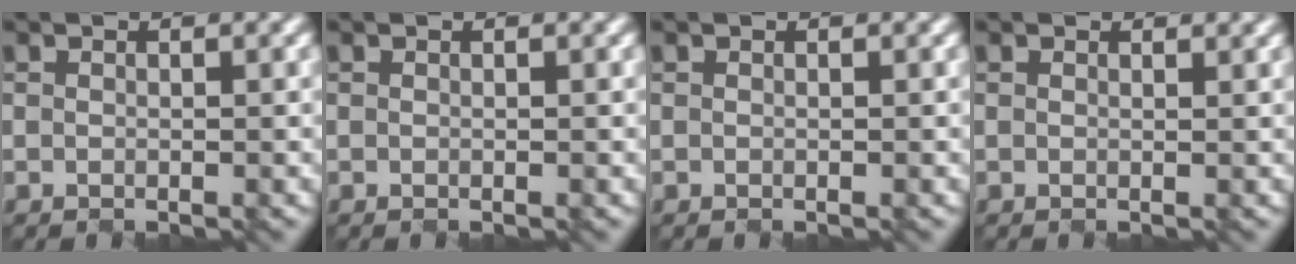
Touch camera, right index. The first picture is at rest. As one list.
[{"total": 0.0}, {"total": 0.0}, {"total": 1.8, "force": [1.6, 0.5, 0.5], "torque": [-0.001, 0.004, 0.017]}]